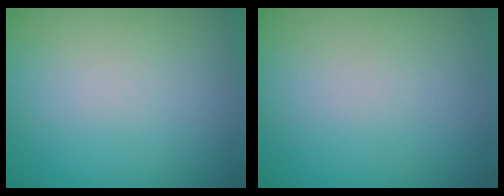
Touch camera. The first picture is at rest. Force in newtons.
{"total": 0.0}